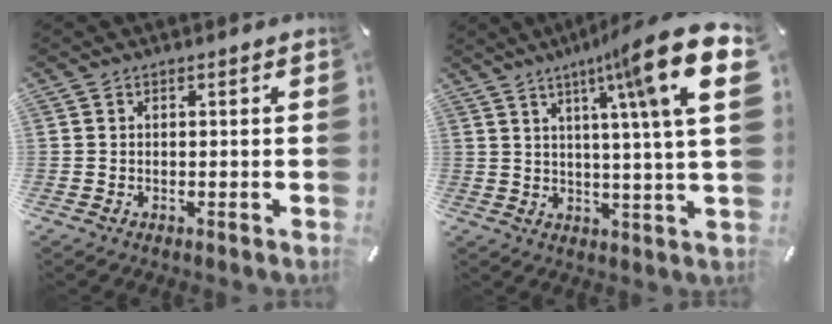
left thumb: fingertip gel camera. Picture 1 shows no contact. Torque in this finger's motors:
{"motor_torque": [0.75, 0.80, 1.45, -1.32, 0.13]}